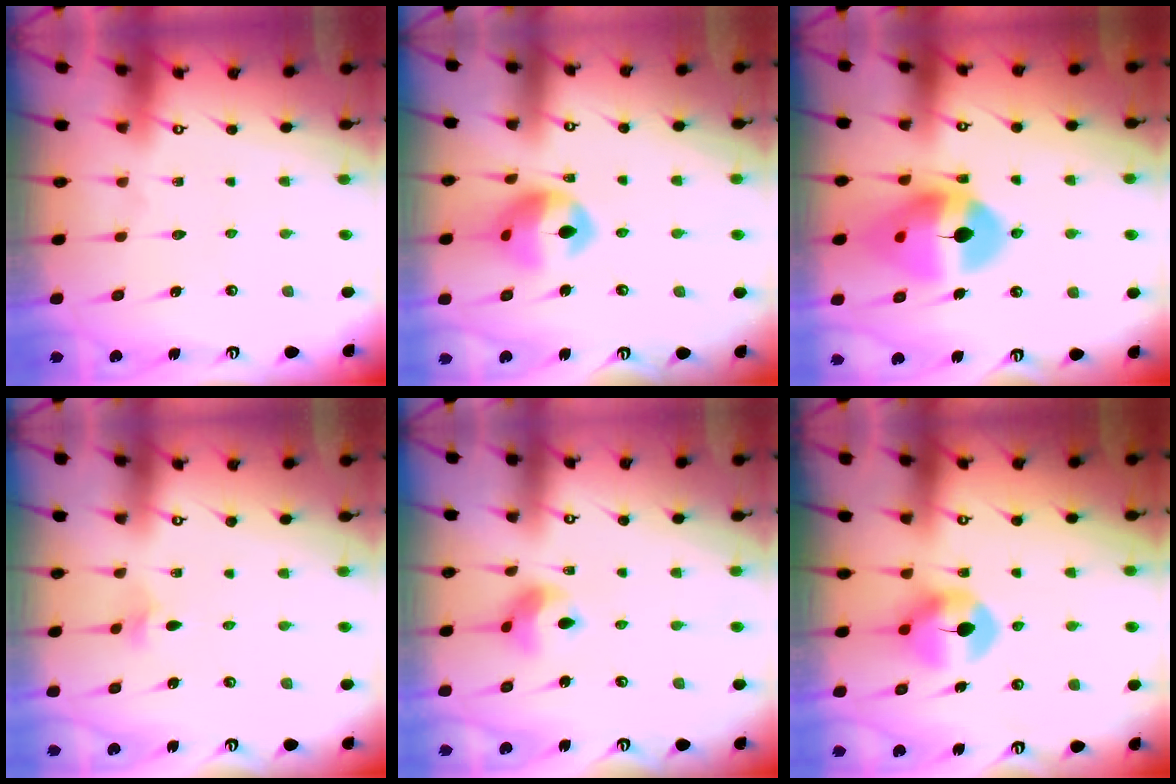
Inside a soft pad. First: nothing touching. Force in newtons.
{"total": 13.2, "press": 13.0, "slide": 1.9}
{"total": 15.5, "press": 15.3, "slide": 2.2}
{"total": 2.1, "press": 2.1, "slide": 0.5}
{"total": 7.7, "press": 7.7, "slide": 0.9}
{"total": 7.8, "press": 7.7, "slide": 0.4}